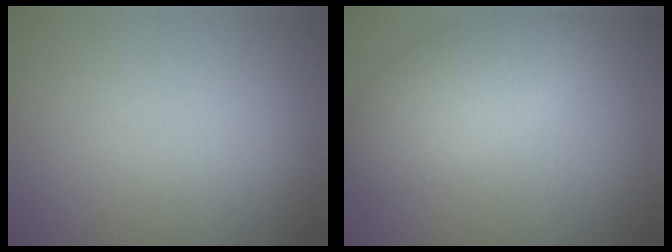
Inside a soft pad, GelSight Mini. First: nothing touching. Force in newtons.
{"total": 5.0, "press": 5.0, "slide": 0.4}